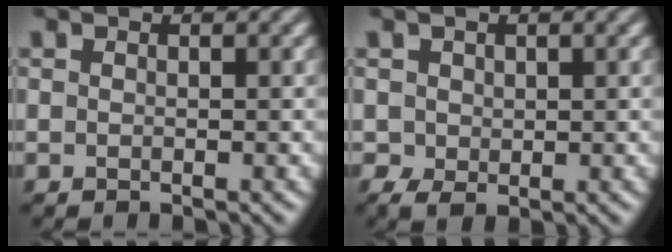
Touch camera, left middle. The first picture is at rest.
{"total": 1.8, "force": [0.3, 1.5, 0.8], "torque": [-0.017, 0.000, 0.006]}